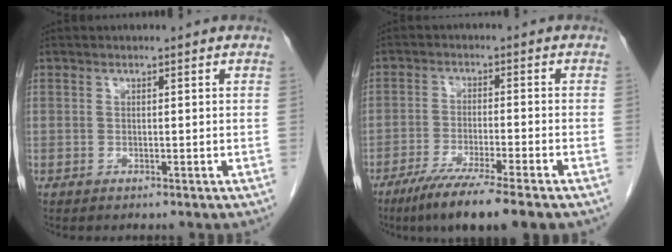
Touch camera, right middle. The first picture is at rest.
{"total": 9.4, "force": [-6.8, -0.5, 6.5], "torque": [-0.112, -0.028, -0.111]}